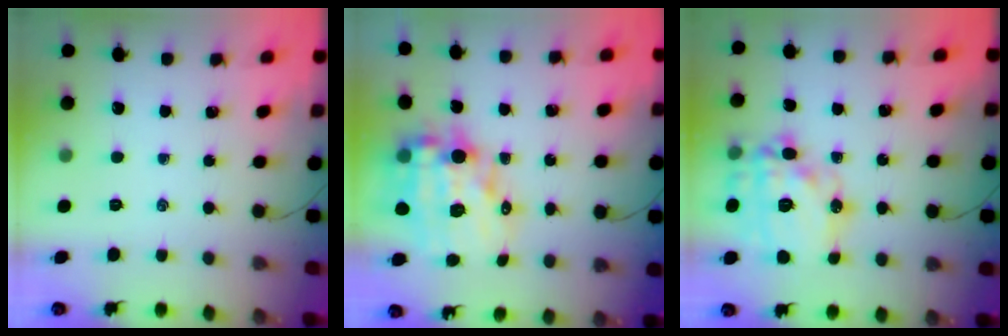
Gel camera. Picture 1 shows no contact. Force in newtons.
{"total": 16.5, "press": 16.0, "slide": 4.1}
{"total": 19.7, "press": 19.6, "slide": 2.1}